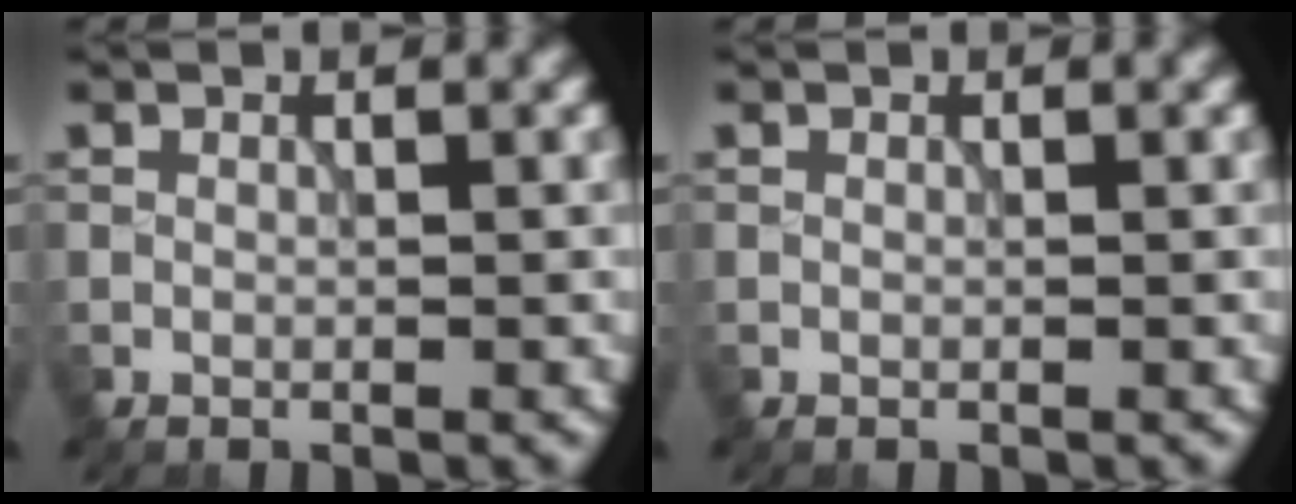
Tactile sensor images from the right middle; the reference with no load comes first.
{"total": 0.0}